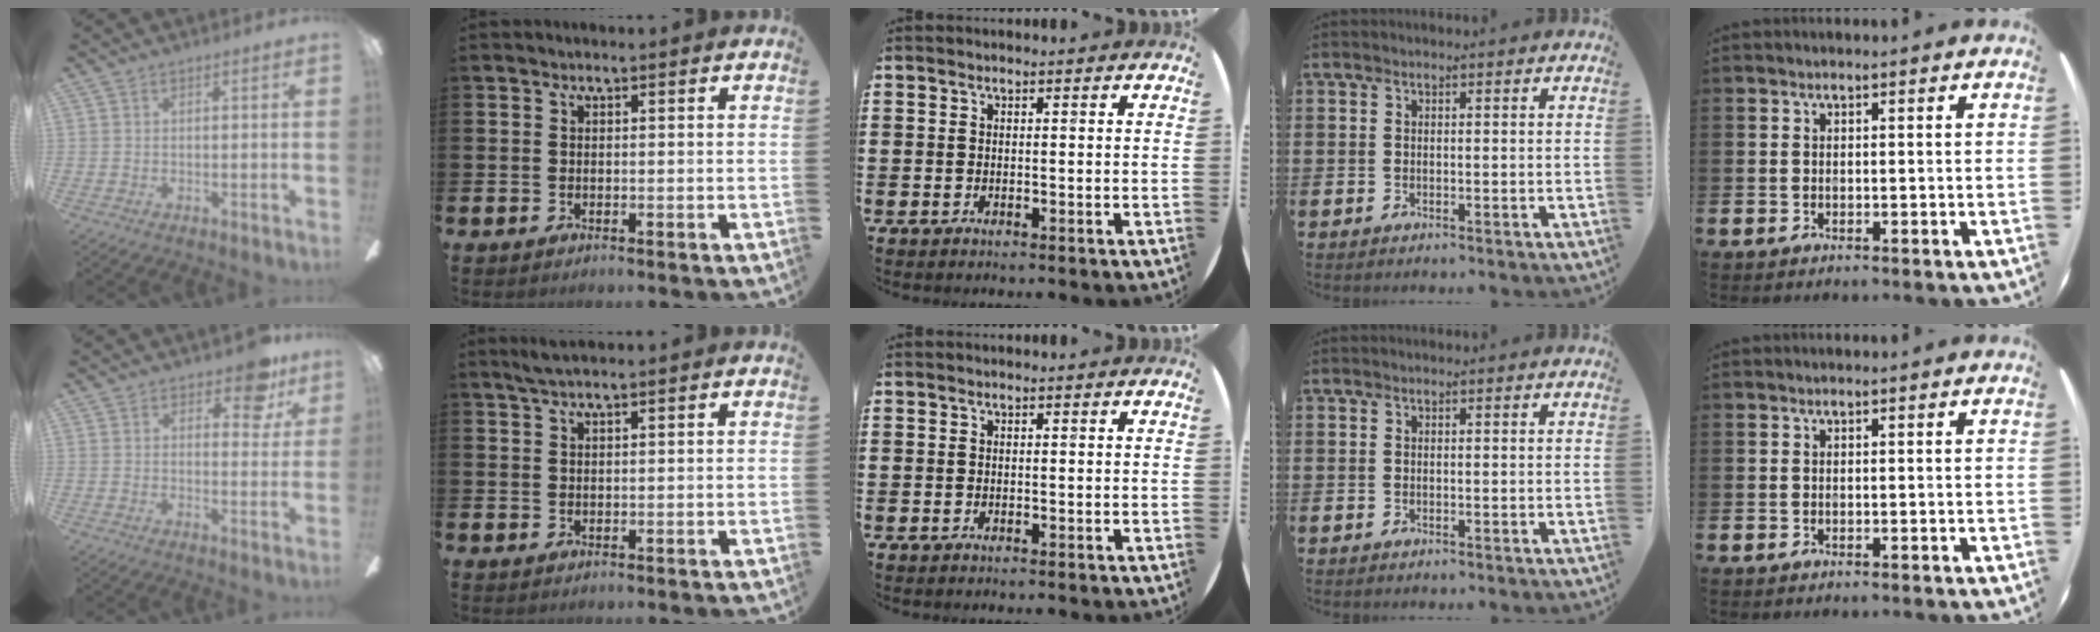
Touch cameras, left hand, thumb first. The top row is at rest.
{"thumb": {"total": 8.9, "force": [5.7, 4.2, 5.4], "torque": [-0.060, -0.019, 0.095]}, "index": {"total": 2.0, "force": [1.6, 0.1, 1.2], "torque": [-0.017, 0.000, 0.026]}}